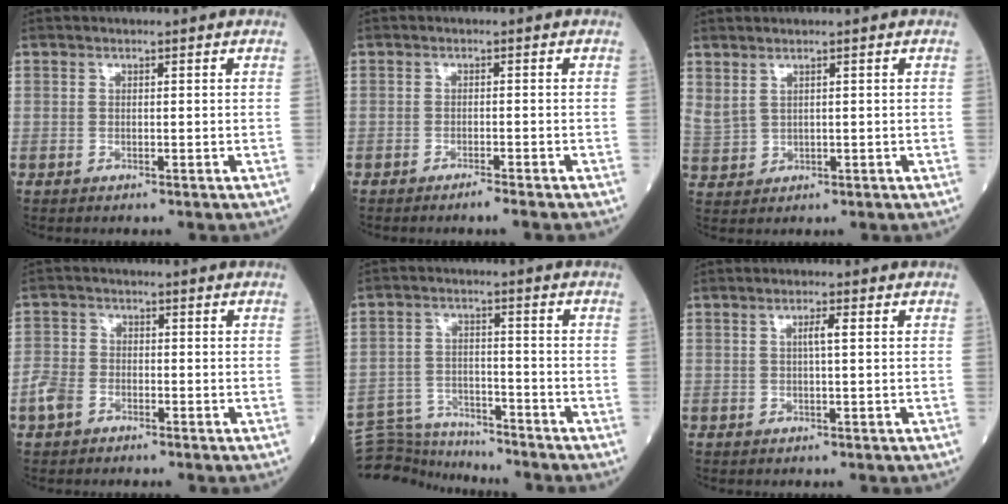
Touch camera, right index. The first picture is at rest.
{"total": 1.9, "force": [-1.6, -0.4, 1.1], "torque": [-0.021, -0.002, -0.023]}
{"total": 3.3, "force": [2.3, 1.4, 2.0], "torque": [-0.051, -0.002, 0.058]}
{"total": 3.7, "force": [-2.1, 2.4, 1.8], "torque": [-0.051, 0.003, -0.042]}
{"total": 8.2, "force": [-8.1, 1.0, -0.7], "torque": [0.000, 0.018, -0.144]}
{"total": 1.8, "force": [0.4, -0.1, 1.8], "torque": [-0.033, 0.003, 0.004]}